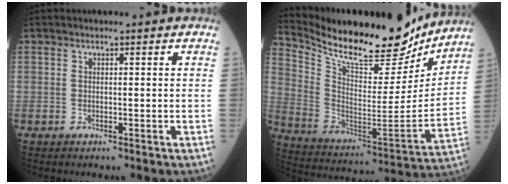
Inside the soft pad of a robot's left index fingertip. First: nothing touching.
{"total": 22.9, "force": [20.0, 5.7, 9.5], "torque": [-0.181, -0.026, 0.318]}